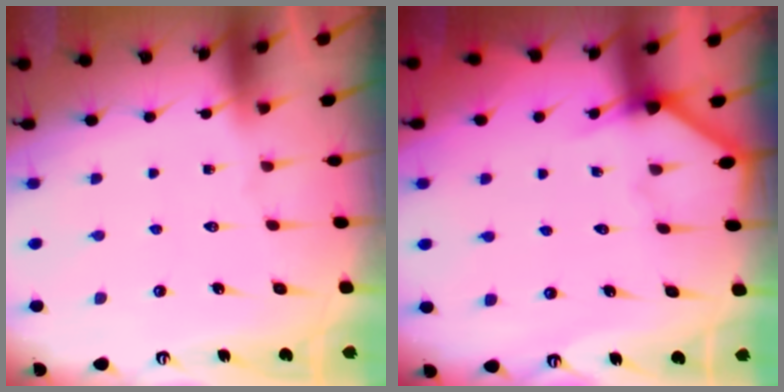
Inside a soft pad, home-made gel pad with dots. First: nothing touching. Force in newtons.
{"total": 4.9, "press": 4.8, "slide": 0.4}